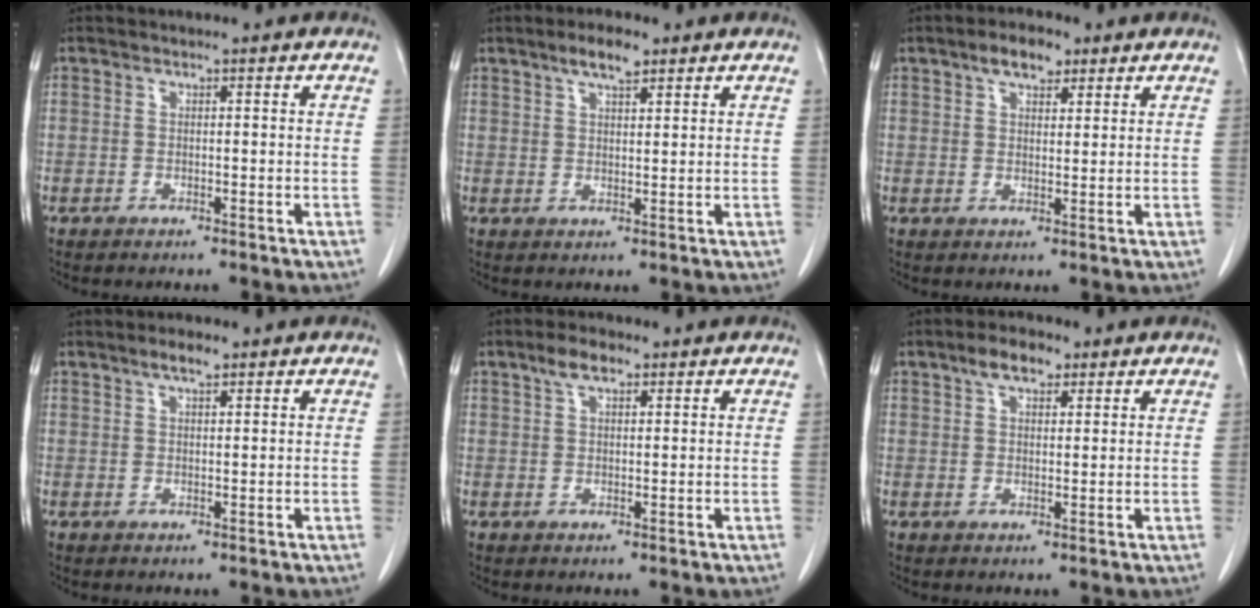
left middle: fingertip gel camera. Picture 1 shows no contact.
{"total": 4.0, "force": [2.8, 1.0, 2.7], "torque": [-0.053, 0.005, 0.048]}
{"total": 4.5, "force": [2.9, 2.1, 2.7], "torque": [-0.049, 0.011, 0.049]}
{"total": 2.3, "force": [1.6, 0.6, 1.6], "torque": [-0.032, 0.003, 0.029]}
{"total": 3.5, "force": [2.2, 1.4, 2.4], "torque": [-0.049, 0.010, 0.042]}
{"total": 4.5, "force": [2.8, 2.1, 2.8], "torque": [-0.055, 0.014, 0.050]}